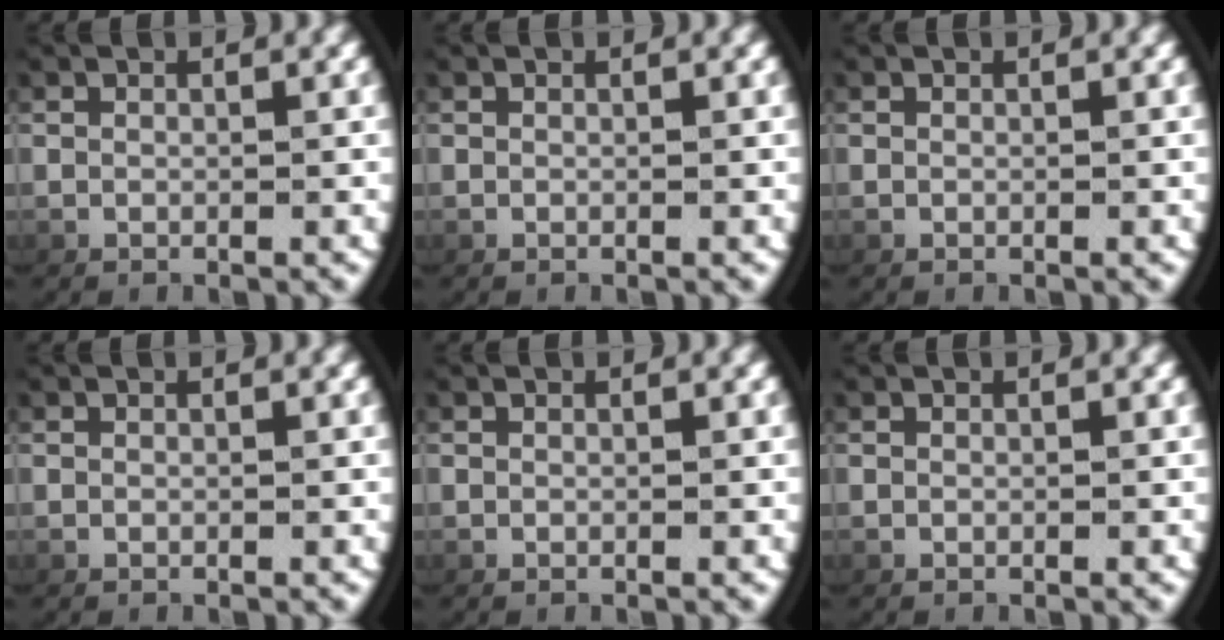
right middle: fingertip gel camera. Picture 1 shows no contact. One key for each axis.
{"total": 0.0}
{"total": 0.0}
{"total": 0.0}
{"total": 0.0}
{"total": 0.0}